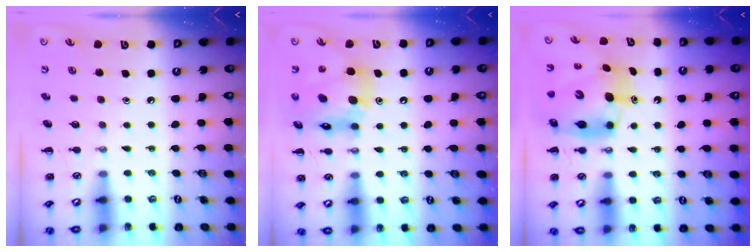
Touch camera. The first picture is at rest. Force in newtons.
{"total": 14.8, "press": 14.2, "slide": 4.0}
{"total": 11.8, "press": 11.2, "slide": 3.7}